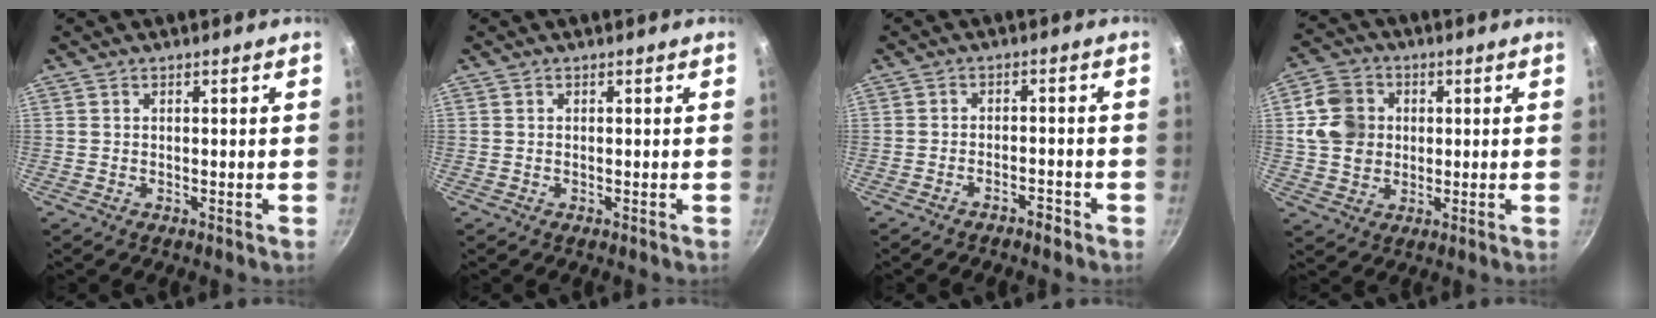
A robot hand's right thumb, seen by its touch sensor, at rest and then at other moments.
{"total": 0.0}
{"total": 2.6, "force": [-2.1, 0.9, 1.3], "torque": [-0.019, 0.026, -0.028]}
{"total": 10.1, "force": [1.6, 8.7, 4.9], "torque": [-0.063, 0.003, 0.021]}